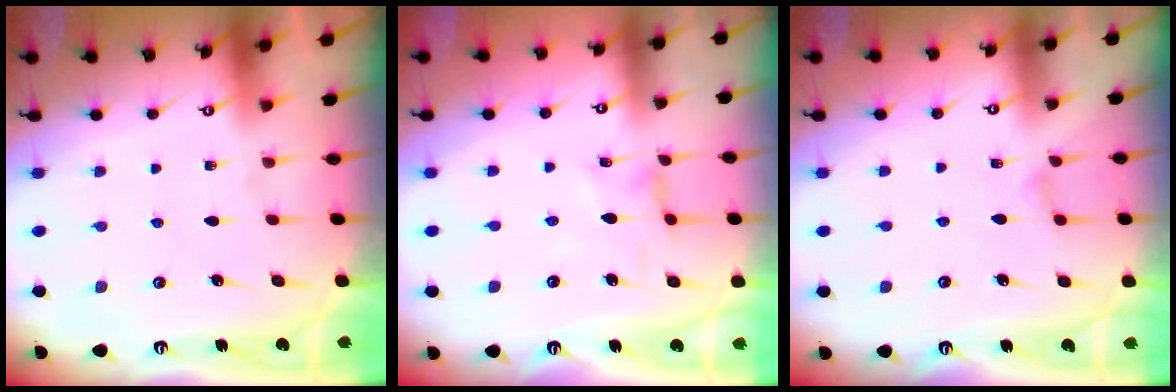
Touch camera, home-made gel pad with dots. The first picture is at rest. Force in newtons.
{"total": 1.1, "press": 1.1, "slide": 0.1}
{"total": 0.8, "press": 0.8, "slide": 0.2}